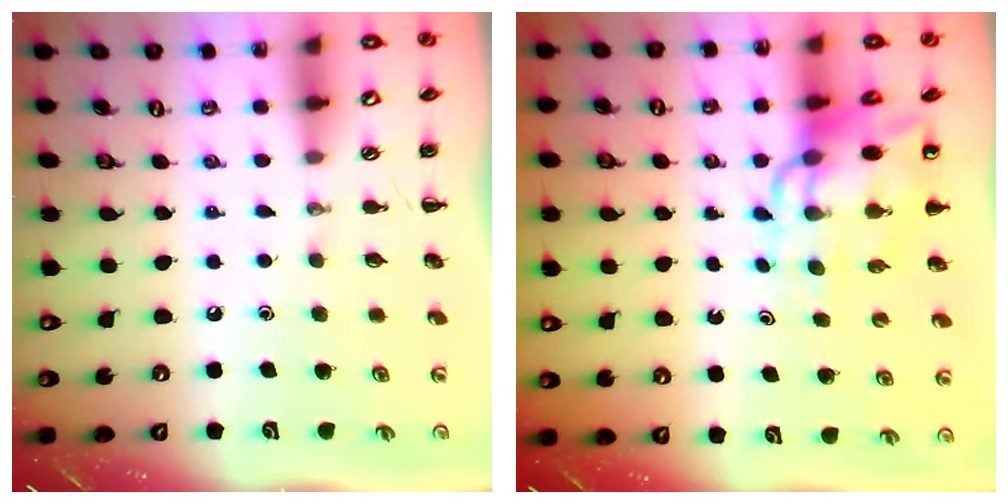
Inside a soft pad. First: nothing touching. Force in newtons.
{"total": 11.9, "press": 11.4, "slide": 3.3}